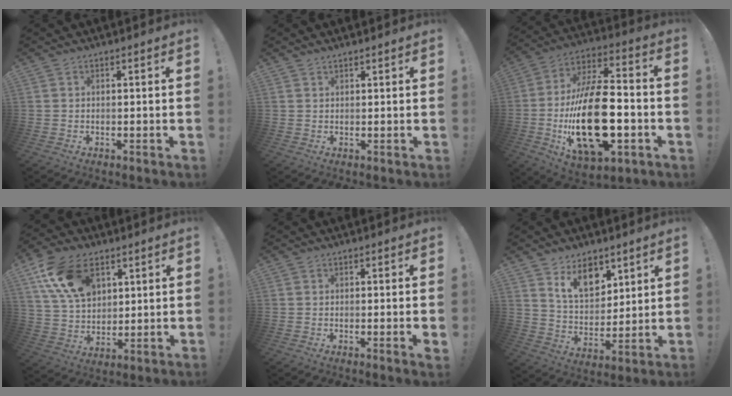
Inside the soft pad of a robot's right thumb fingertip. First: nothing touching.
{"total": 0.9, "force": [0.9, -0.1, 0.2], "torque": [-0.004, -0.004, 0.017]}
{"total": 28.5, "force": [-5.7, 14.0, 24.1], "torque": [-0.457, 0.026, -0.088]}
{"total": 17.3, "force": [8.3, 11.1, 10.4], "torque": [-0.194, -0.027, 0.158]}
{"total": 1.7, "force": [-0.1, -0.5, 1.6], "torque": [-0.027, -0.003, -0.004]}
{"total": 12.5, "force": [8.1, 7.7, 5.6], "torque": [-0.086, -0.046, 0.155]}